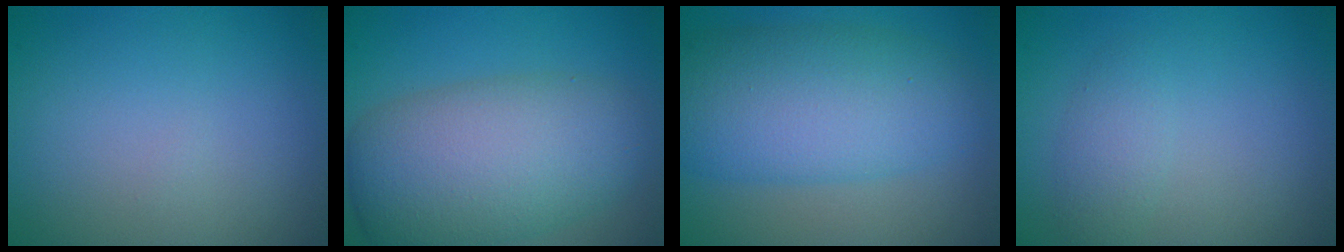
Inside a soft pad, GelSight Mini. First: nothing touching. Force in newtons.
{"total": 8.8, "press": 8.8, "slide": 0.4}
{"total": 8.6, "press": 8.6, "slide": 0.4}
{"total": 1.8, "press": 1.8, "slide": 0.1}